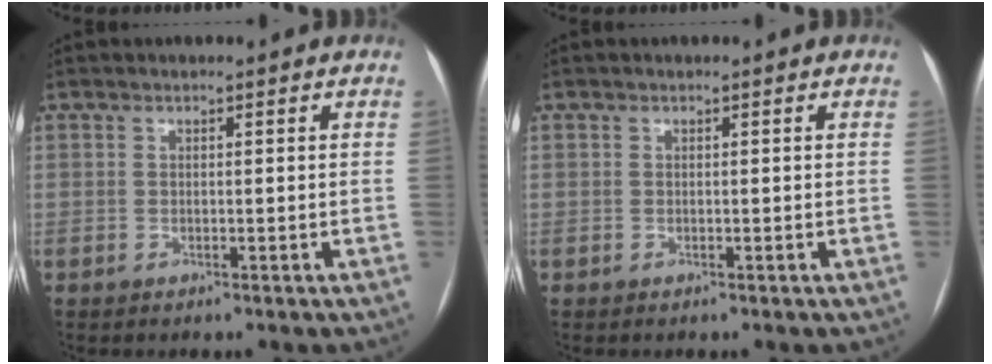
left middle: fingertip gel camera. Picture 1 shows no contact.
{"total": 0.0}